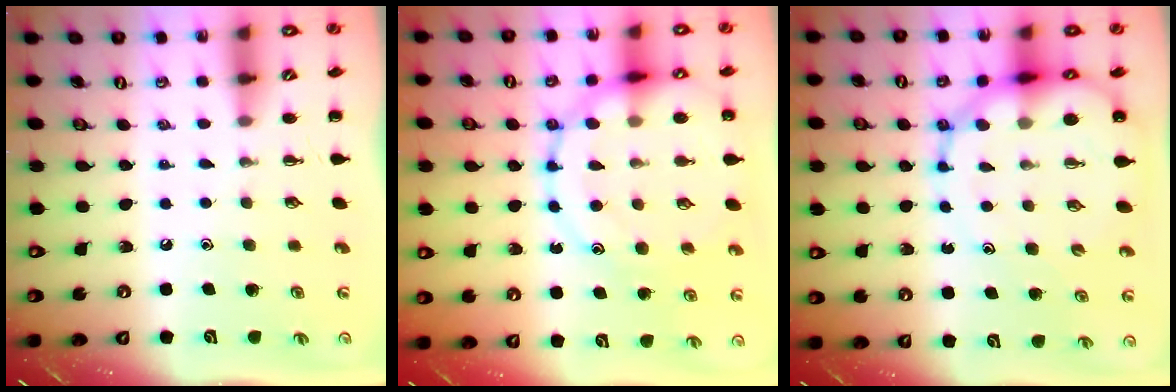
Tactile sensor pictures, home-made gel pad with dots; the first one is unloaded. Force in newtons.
{"total": 18.7, "press": 18.6, "slide": 1.5}
{"total": 14.4, "press": 13.8, "slide": 4.2}